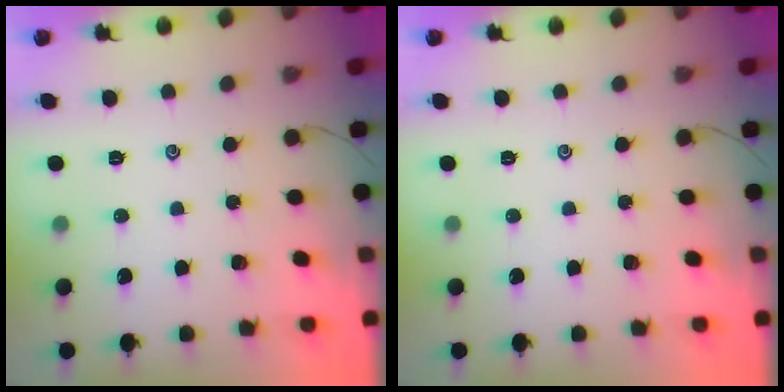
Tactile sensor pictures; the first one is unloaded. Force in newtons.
{"total": 0.0}